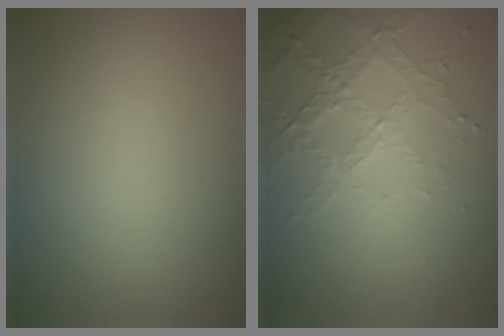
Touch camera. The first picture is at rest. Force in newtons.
{"total": 3.1, "press": 3.1, "slide": 0.6}